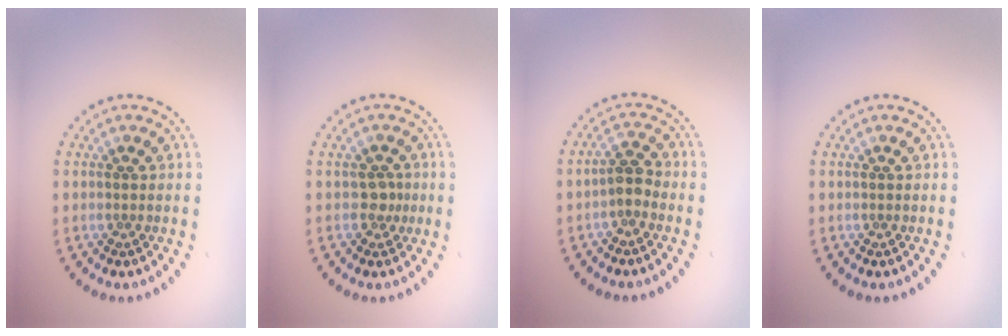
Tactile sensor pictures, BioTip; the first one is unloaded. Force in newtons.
{"total": 1.4, "press": 1.1, "slide": 0.9}
{"total": 1.8, "press": 1.5, "slide": 0.9}
{"total": 0.0}